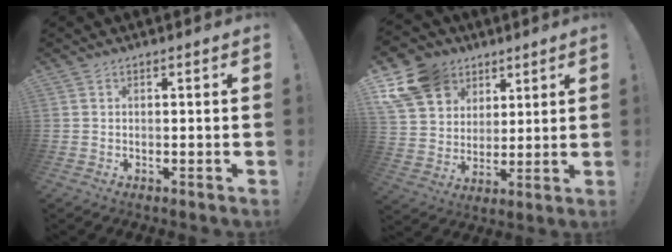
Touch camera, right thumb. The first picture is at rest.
{"total": 15.8, "force": [8.2, 12.0, 6.0], "torque": [-0.106, -0.038, 0.170]}